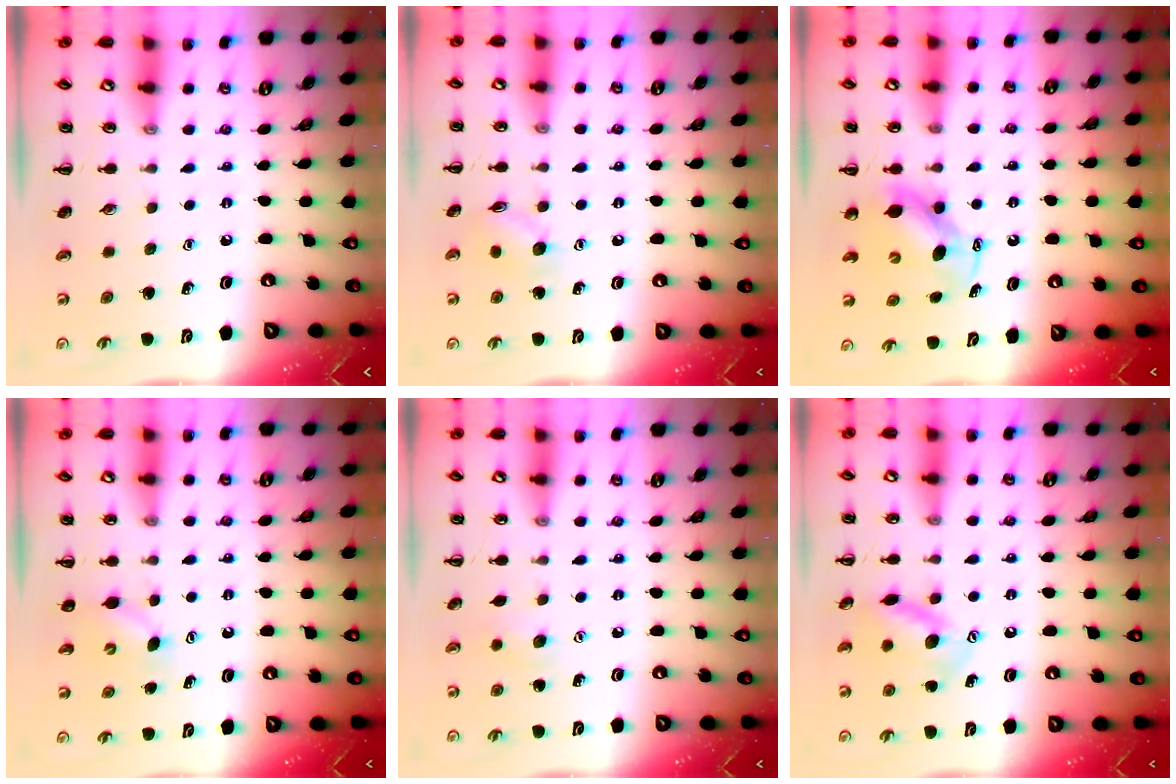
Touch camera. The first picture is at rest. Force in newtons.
{"total": 7.3, "press": 7.3, "slide": 0.9}
{"total": 6.5, "press": 6.4, "slide": 1.0}
{"total": 3.4, "press": 3.3, "slide": 0.9}
{"total": 6.3, "press": 6.1, "slide": 1.4}
{"total": 13.4, "press": 13.2, "slide": 2.5}